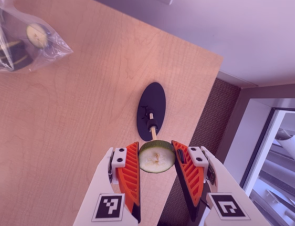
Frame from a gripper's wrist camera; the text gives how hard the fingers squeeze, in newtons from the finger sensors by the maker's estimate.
{"total": 8.9, "left": 9.0, "right": 8.8}